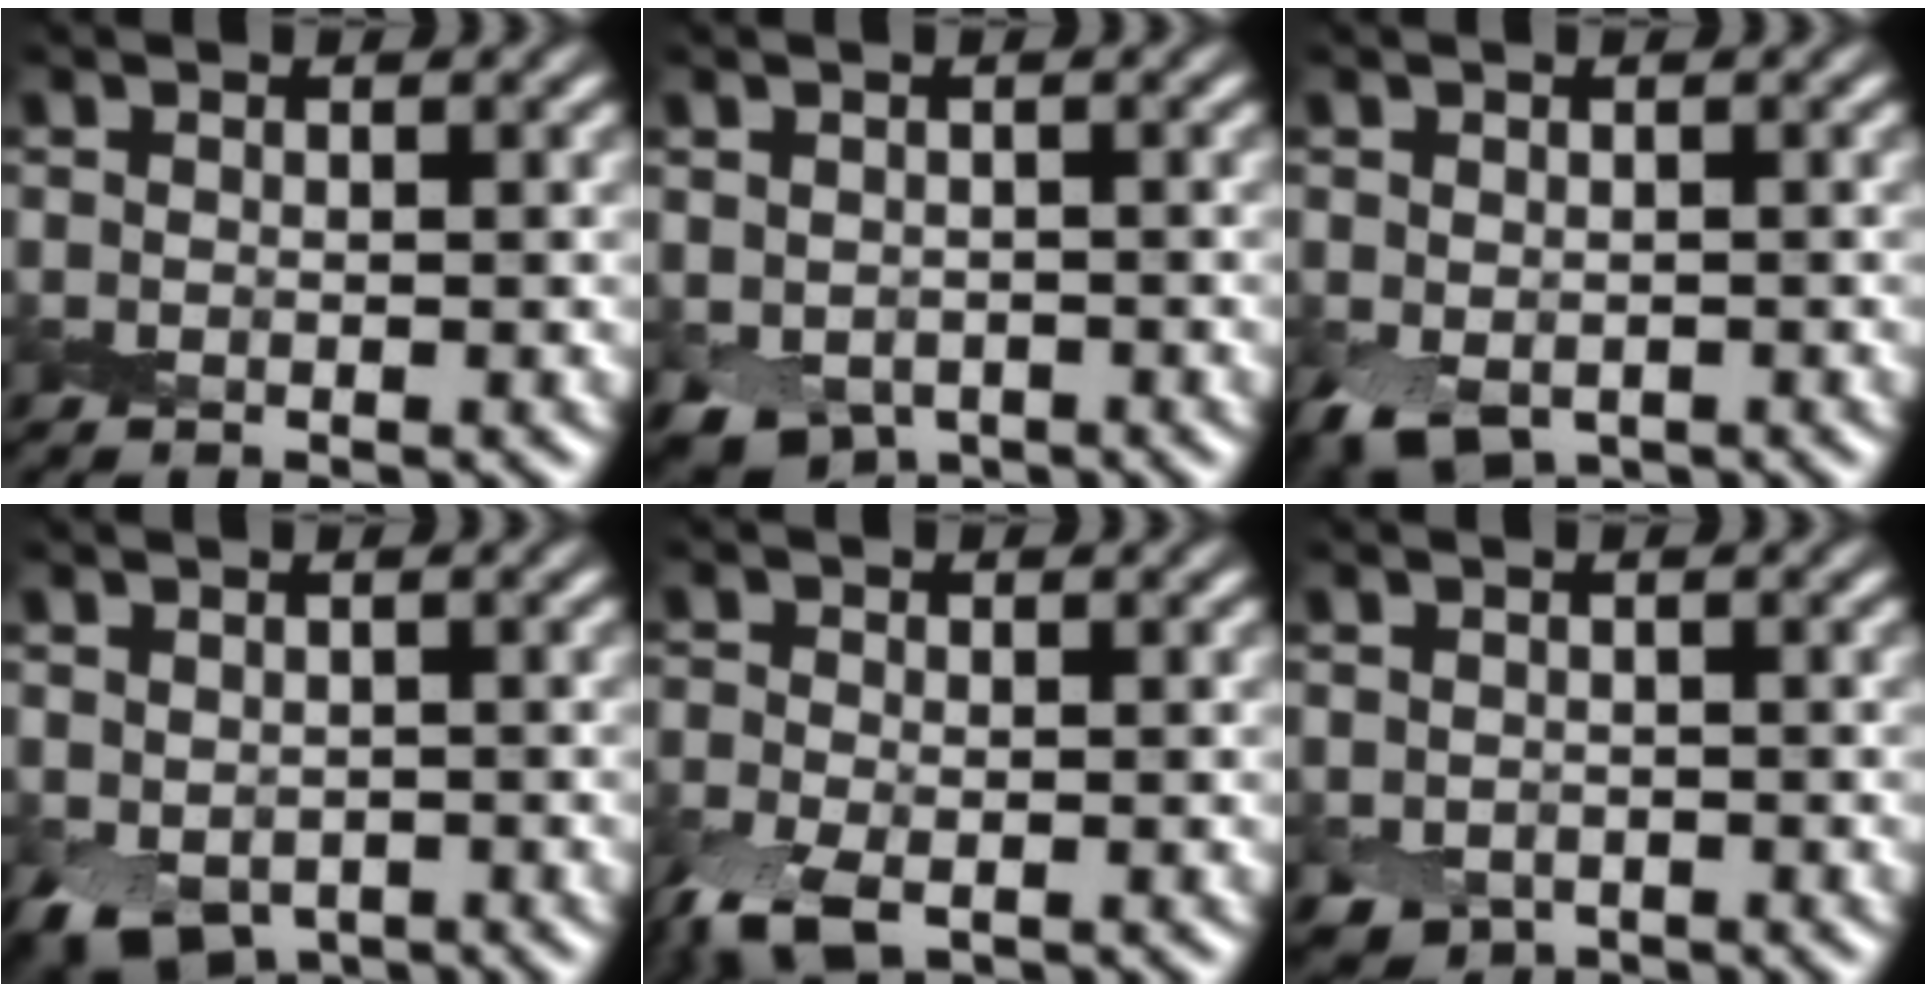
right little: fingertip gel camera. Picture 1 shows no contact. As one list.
[{"total": 3.8, "force": [-1.8, 2.6, 2.1], "torque": [-0.039, -0.014, -0.028]}, {"total": 3.1, "force": [-1.6, 2.0, 1.8], "torque": [-0.033, -0.015, -0.026]}, {"total": 4.2, "force": [-2.0, 2.8, 2.5], "torque": [-0.043, -0.017, -0.029]}, {"total": 4.2, "force": [-2.5, 2.0, 2.7], "torque": [-0.065, -0.013, -0.053]}, {"total": 1.8, "force": [-1.0, 1.3, 0.6], "torque": [-0.010, -0.011, -0.019]}]